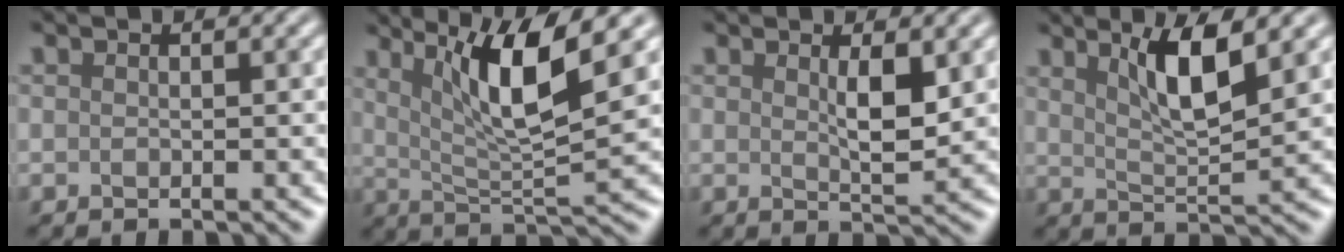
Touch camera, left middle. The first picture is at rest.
{"total": 7.4, "force": [3.2, 1.3, 6.6], "torque": [-0.111, 0.000, 0.058]}
{"total": 2.7, "force": [0.9, 0.7, 2.5], "torque": [-0.046, -0.004, 0.019]}
{"total": 4.8, "force": [2.4, 0.8, 4.1], "torque": [-0.072, -0.001, 0.045]}